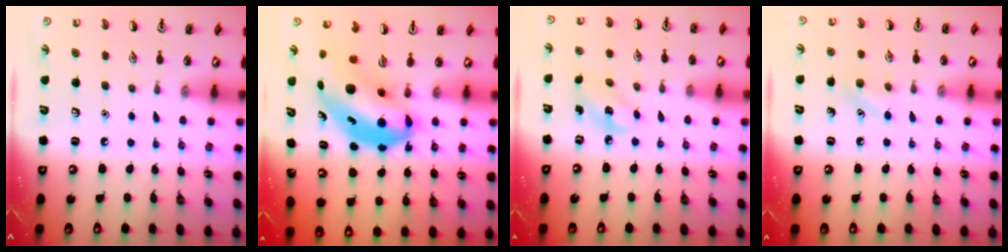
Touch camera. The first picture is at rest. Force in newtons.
{"total": 8.4, "press": 8.1, "slide": 2.2}
{"total": 2.8, "press": 2.7, "slide": 0.9}
{"total": 6.5, "press": 6.3, "slide": 1.7}